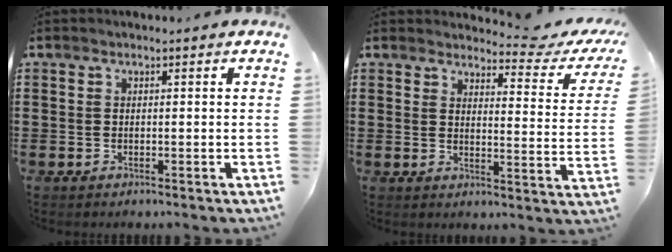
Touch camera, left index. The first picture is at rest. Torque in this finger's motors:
{"motor_torque": [2.14, 0.00, 0.24, 0.01]}